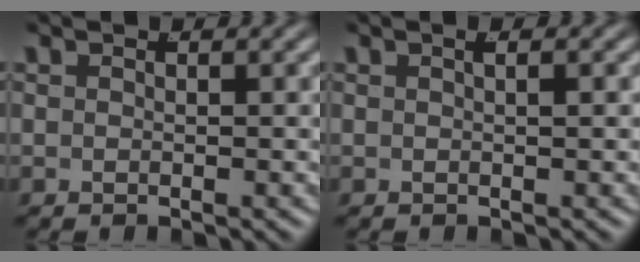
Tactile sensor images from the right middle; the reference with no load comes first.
{"total": 0.7, "force": [0.1, -0.3, 0.6], "torque": [-0.008, 0.005, 0.000]}